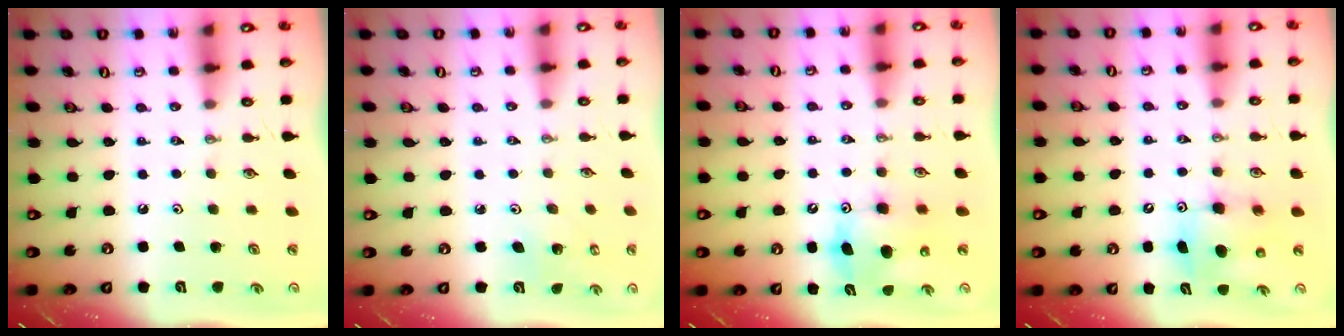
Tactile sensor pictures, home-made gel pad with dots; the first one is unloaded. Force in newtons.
{"total": 4.4, "press": 4.4, "slide": 0.4}
{"total": 8.5, "press": 8.4, "slide": 0.5}
{"total": 8.0, "press": 7.8, "slide": 1.6}